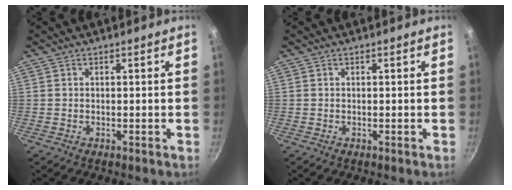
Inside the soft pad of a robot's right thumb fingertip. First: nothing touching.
{"total": 0.0}